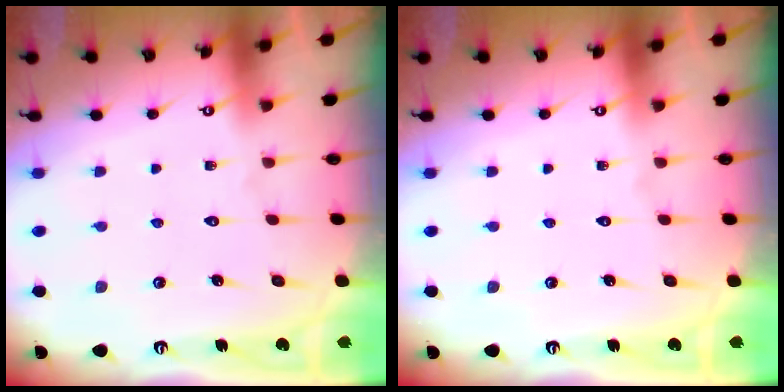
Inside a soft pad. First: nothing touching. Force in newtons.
{"total": 0.0}